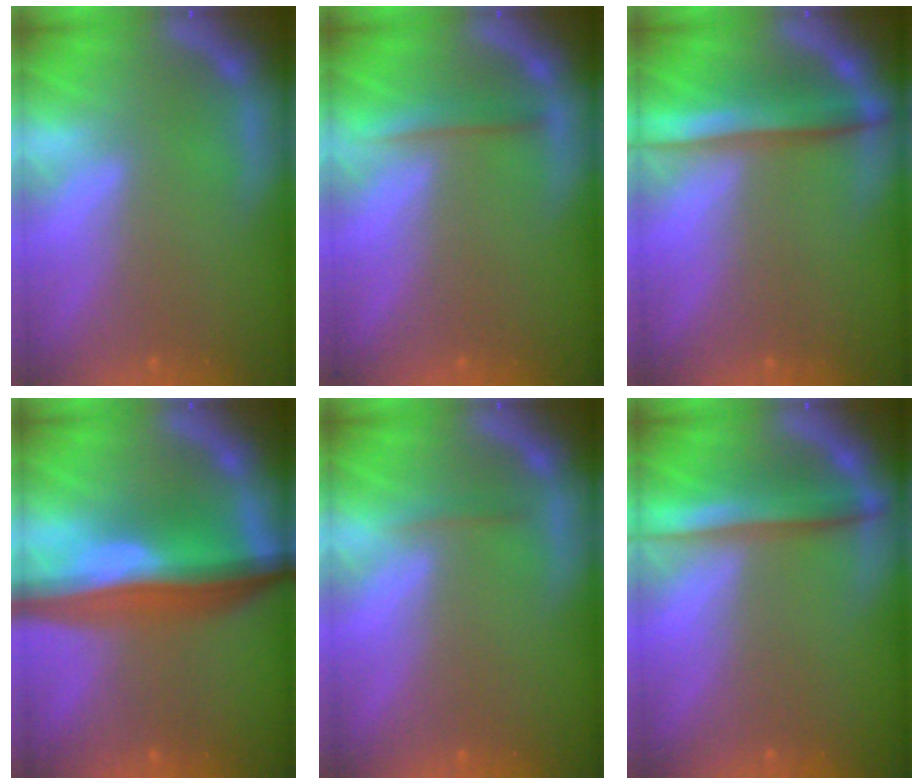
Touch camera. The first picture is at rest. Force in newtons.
{"total": 2.0}
{"total": 5.0}
{"total": 10.1}
{"total": 0.9}
{"total": 4.4}